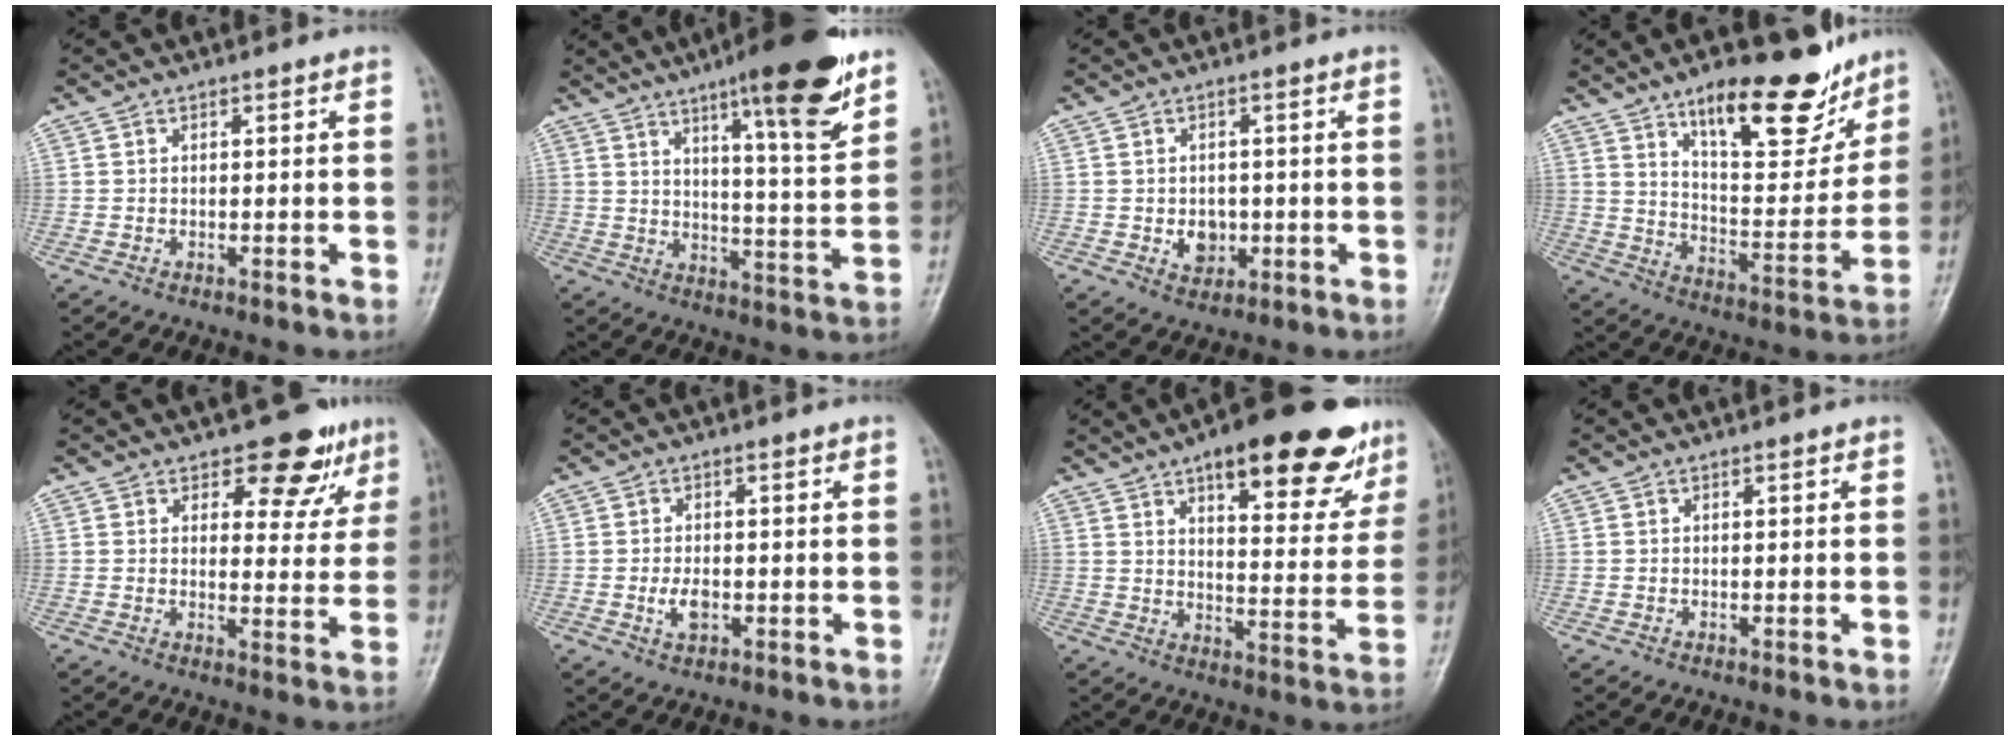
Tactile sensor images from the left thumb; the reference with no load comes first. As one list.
[{"total": 16.5, "force": [10.4, 2.8, 12.5], "torque": [-0.161, -0.059, 0.155]}, {"total": 4.0, "force": [-0.6, 3.3, 2.3], "torque": [-0.017, 0.002, -0.001]}, {"total": 19.5, "force": [13.0, 7.2, 12.7], "torque": [-0.136, -0.078, 0.207]}, {"total": 8.5, "force": [5.8, 4.6, 4.2], "torque": [-0.012, -0.033, 0.071]}, {"total": 3.1, "force": [-0.7, 1.8, 2.5], "torque": [-0.046, -0.003, -0.012]}, {"total": 22.6, "force": [13.9, 8.1, 15.9], "torque": [-0.169, -0.038, 0.190]}, {"total": 0.0}]